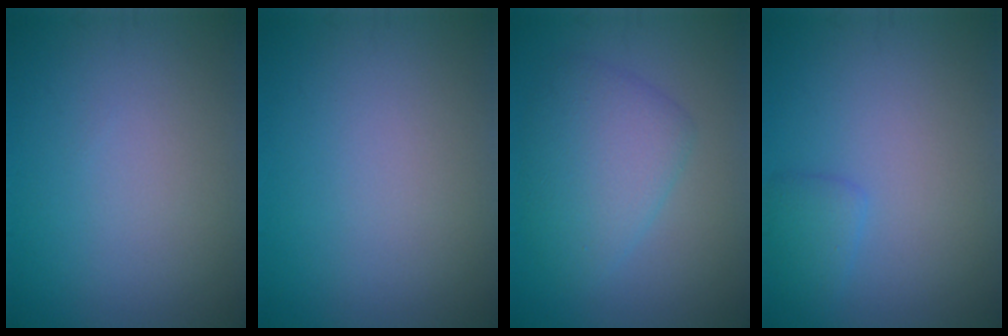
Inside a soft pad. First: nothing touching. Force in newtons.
{"total": 0.0}
{"total": 4.7, "press": 4.7, "slide": 0.1}
{"total": 1.6, "press": 1.6, "slide": 0.1}